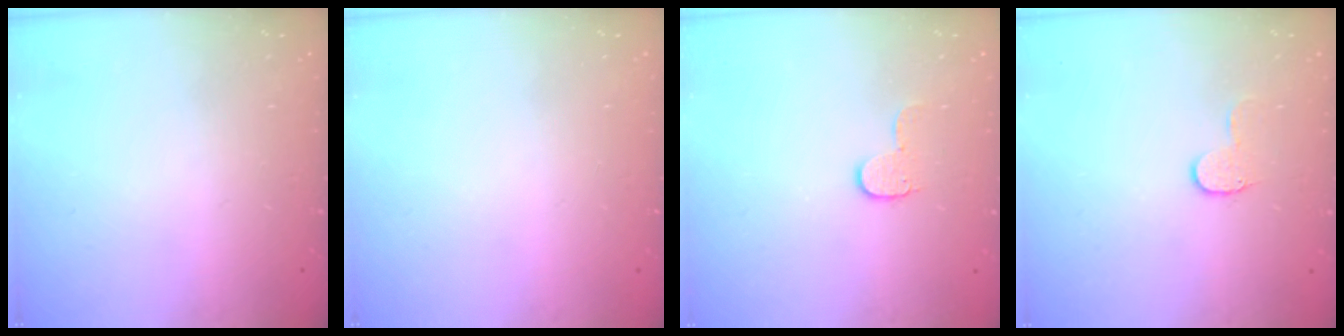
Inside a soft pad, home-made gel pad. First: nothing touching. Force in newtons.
{"total": 0.0}
{"total": 6.1, "press": 6.1, "slide": 0.4}
{"total": 4.6, "press": 4.6, "slide": 0.5}